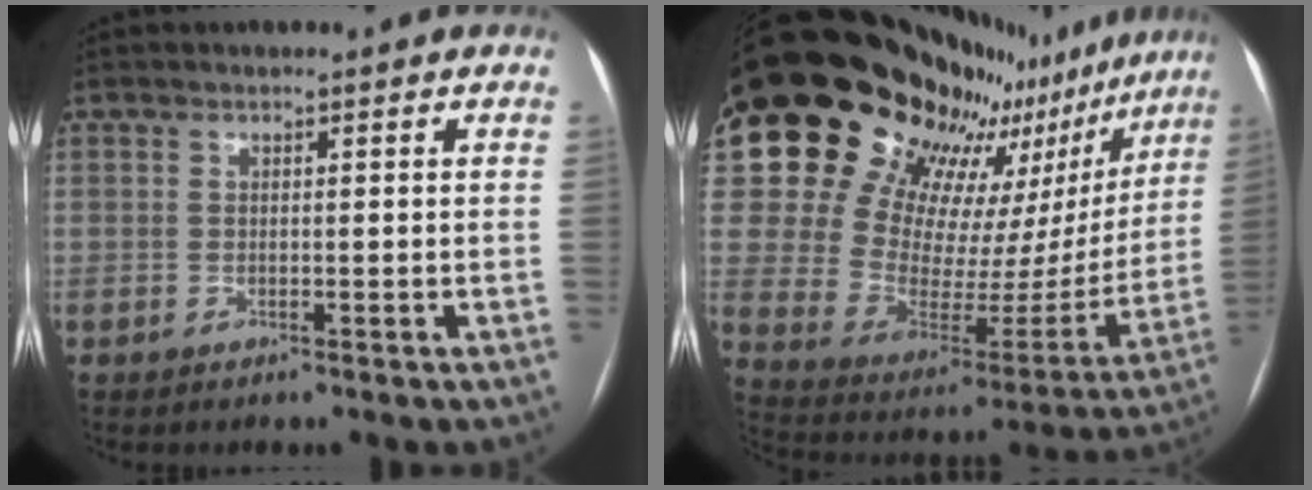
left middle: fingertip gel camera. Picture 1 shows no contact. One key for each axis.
{"total": 28.8, "fx": 22.9, "fy": 10.1, "fz": 14.1, "tx": -0.234, "ty": -0.048, "tz": 0.319}